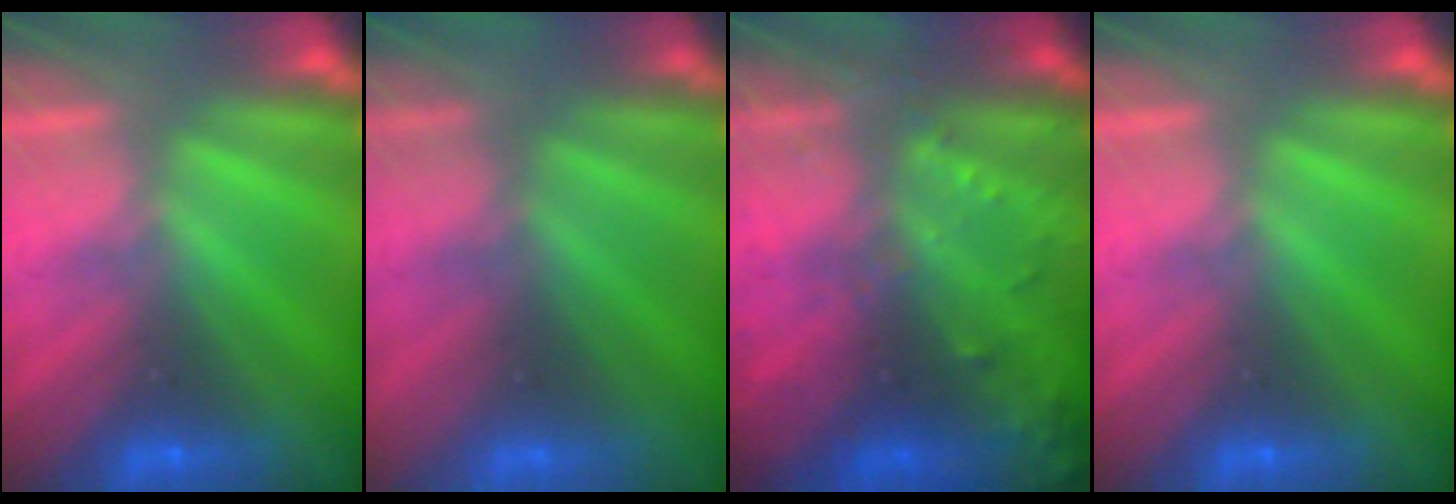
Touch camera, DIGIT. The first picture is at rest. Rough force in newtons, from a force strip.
{"total": 2.7}
{"total": 7.7}
{"total": 0.0}